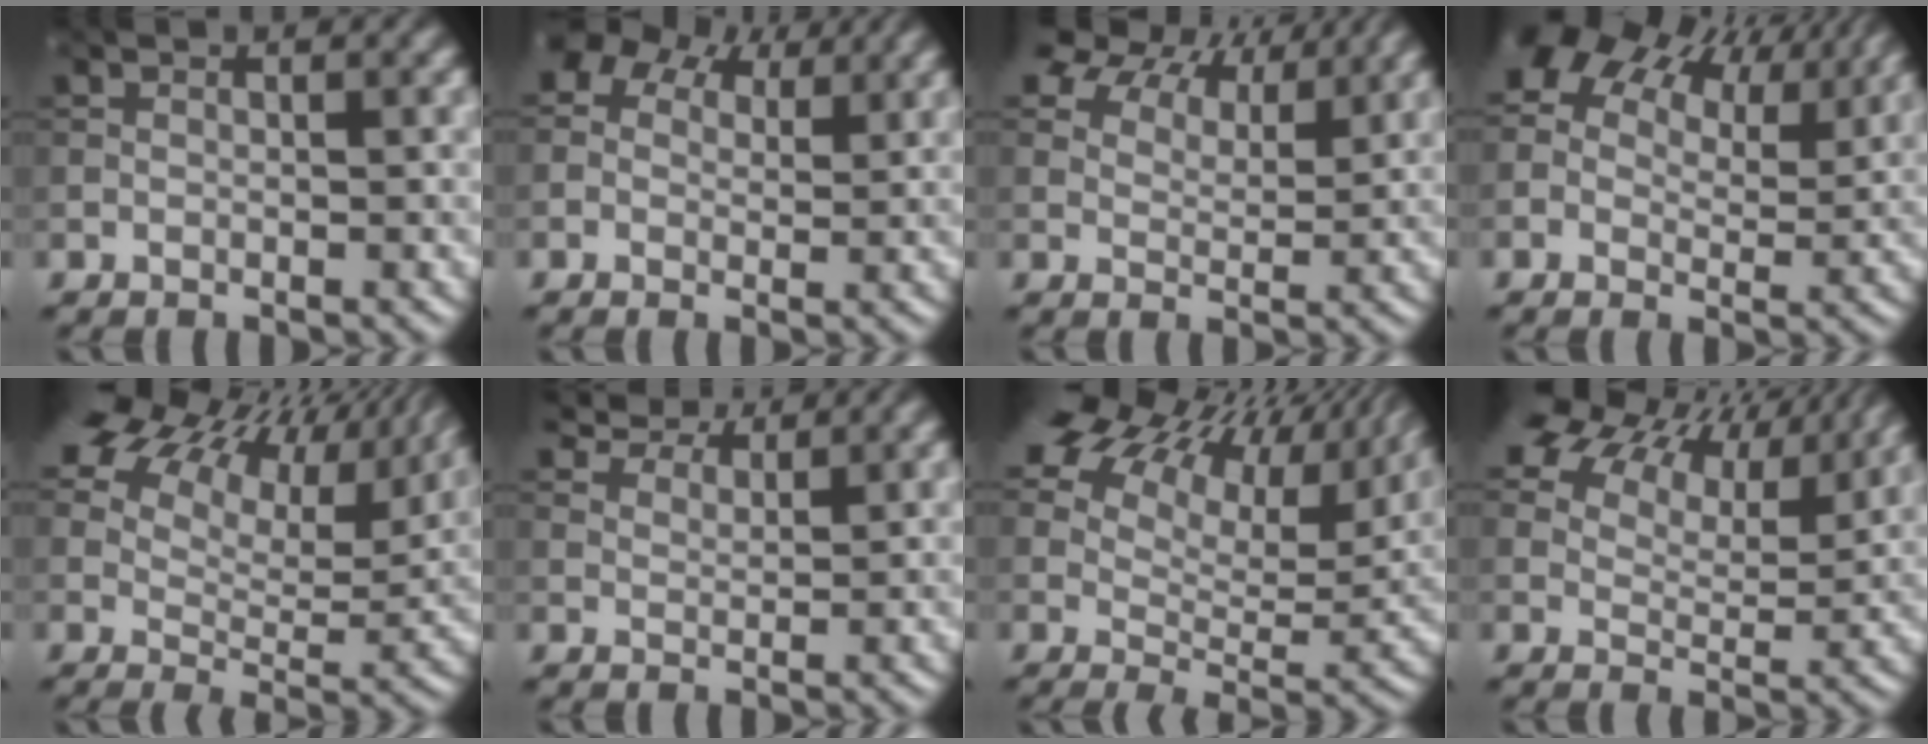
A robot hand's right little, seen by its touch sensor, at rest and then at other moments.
{"total": 5.5, "force": [3.3, 3.4, 2.8], "torque": [-0.054, 0.009, 0.042]}
{"total": 9.9, "force": [8.0, 3.8, 4.5], "torque": [-0.088, 0.011, 0.117]}
{"total": 11.2, "force": [7.0, 5.6, 6.8], "torque": [-0.124, 0.009, 0.114]}
{"total": 15.3, "force": [10.0, 7.0, 9.3], "torque": [-0.159, 0.029, 0.149]}
{"total": 6.1, "force": [5.3, 1.9, 2.1], "torque": [-0.052, -0.009, 0.103]}
{"total": 16.5, "force": [9.9, 7.9, 10.5], "torque": [-0.175, 0.037, 0.153]}
{"total": 11.7, "force": [8.6, 4.9, 6.2], "torque": [-0.119, 0.012, 0.125]}